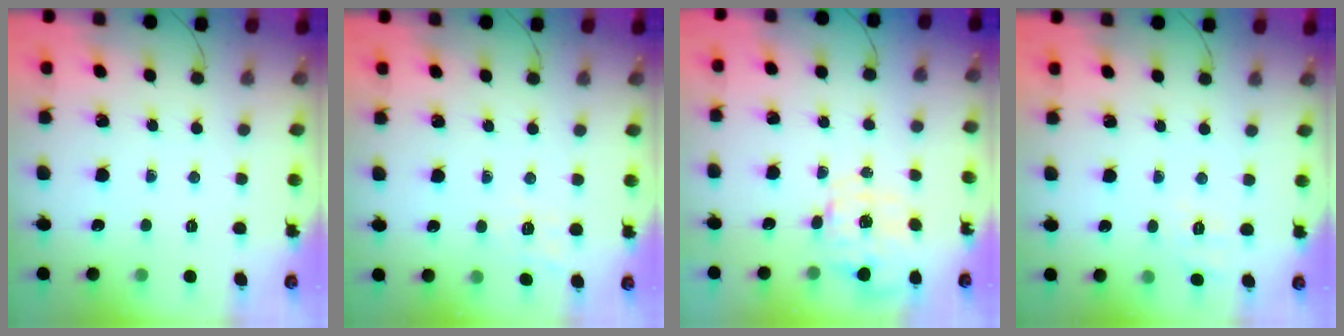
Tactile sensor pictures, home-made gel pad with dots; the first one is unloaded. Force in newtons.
{"total": 2.3, "press": 0.6, "slide": 2.2}
{"total": 2.8, "press": 2.7, "slide": 0.9}
{"total": 6.2, "press": 5.8, "slide": 2.3}